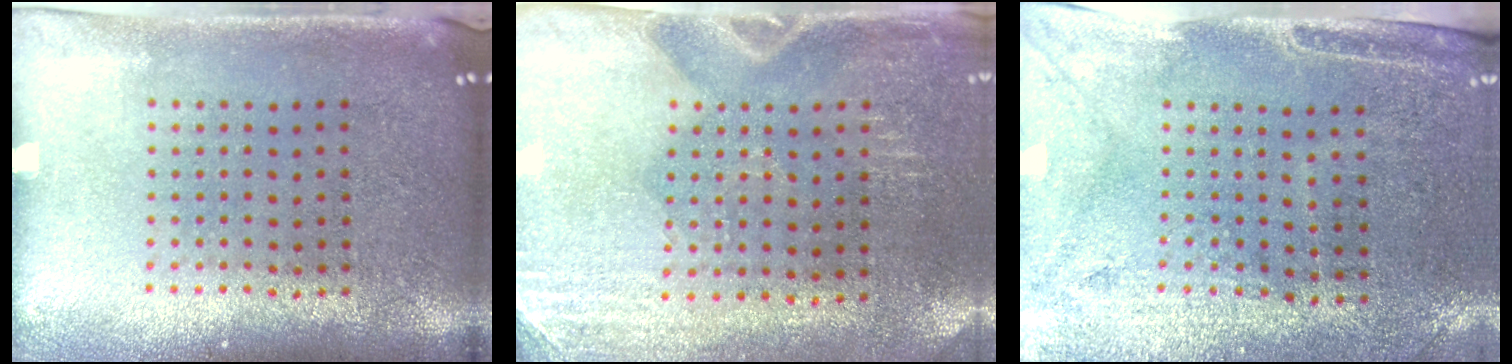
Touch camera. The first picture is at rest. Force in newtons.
{"total": 2.8, "press": 2.5, "slide": 1.3}
{"total": 2.9, "press": 2.5, "slide": 1.5}